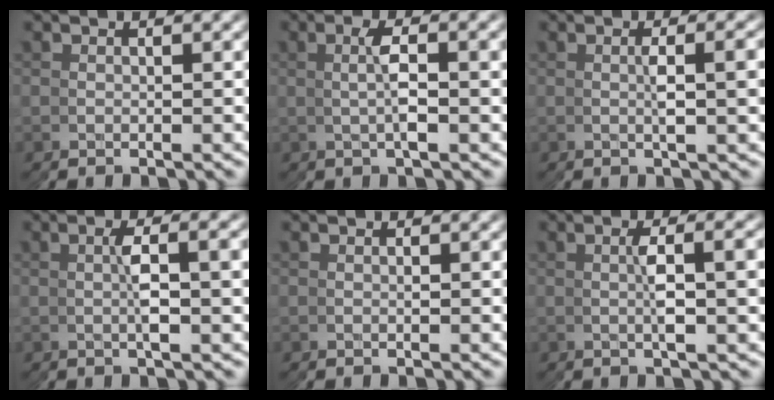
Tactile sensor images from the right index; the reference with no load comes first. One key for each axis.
{"total": 2.5, "fx": 0.4, "fy": -0.7, "fz": 2.3, "tx": -0.036, "ty": 0.016, "tz": 0.002}
{"total": 2.2, "fx": 0.2, "fy": -1.2, "fz": 1.9, "tx": -0.033, "ty": 0.012, "tz": 0.005}
{"total": 2.5, "fx": 0.2, "fy": -0.9, "fz": 2.3, "tx": -0.040, "ty": 0.014, "tz": 0.003}
{"total": 0.6, "fx": 0.1, "fy": 0.2, "fz": 0.5, "tx": -0.005, "ty": 0.000, "tz": 0.001}
{"total": 2.6, "fx": 0.3, "fy": -1.3, "fz": 2.3, "tx": -0.039, "ty": 0.016, "tz": 0.005}